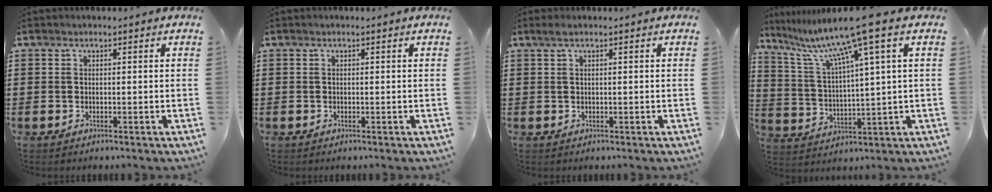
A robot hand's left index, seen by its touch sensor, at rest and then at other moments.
{"total": 0.0}
{"total": 0.9, "force": [0.3, 0.0, 0.9], "torque": [-0.015, -0.001, 0.005]}
{"total": 10.4, "force": [6.9, -0.6, 7.8], "torque": [-0.176, -0.033, 0.109]}